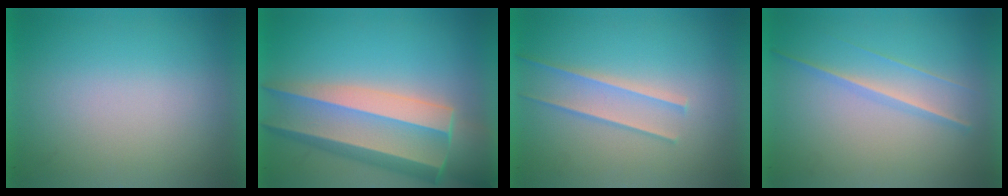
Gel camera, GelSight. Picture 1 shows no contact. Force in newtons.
{"total": 9.9}
{"total": 1.5}
{"total": 1.3}